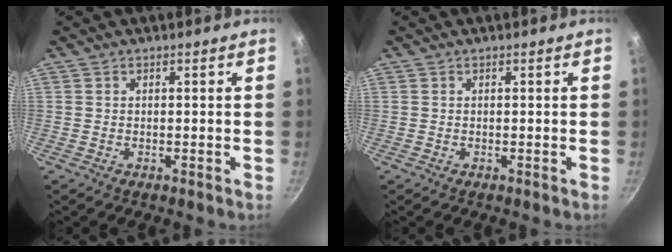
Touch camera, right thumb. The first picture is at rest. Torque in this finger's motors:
{"motor_torque": [0.00, 0.00, -0.03, -0.03, 0.00]}